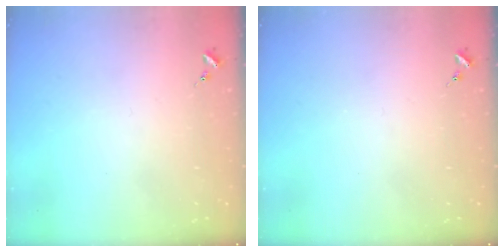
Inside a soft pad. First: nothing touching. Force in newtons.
{"total": 0.0}